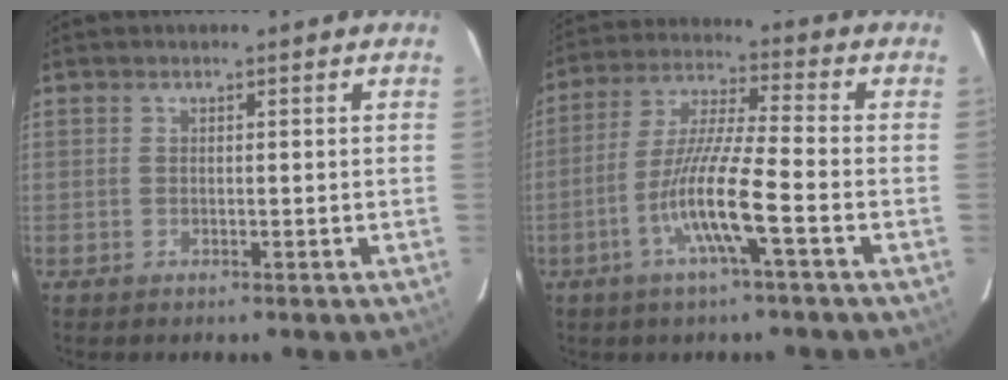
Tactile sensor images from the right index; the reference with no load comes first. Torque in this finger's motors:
{"motor_torque": [1.52, -0.62, 0.91, 0.21]}